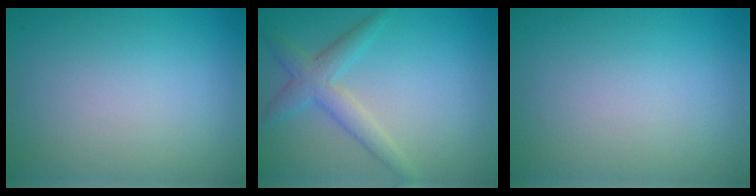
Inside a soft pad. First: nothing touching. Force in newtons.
{"total": 2.9, "press": 2.9, "slide": 0.2}
{"total": 0.0}